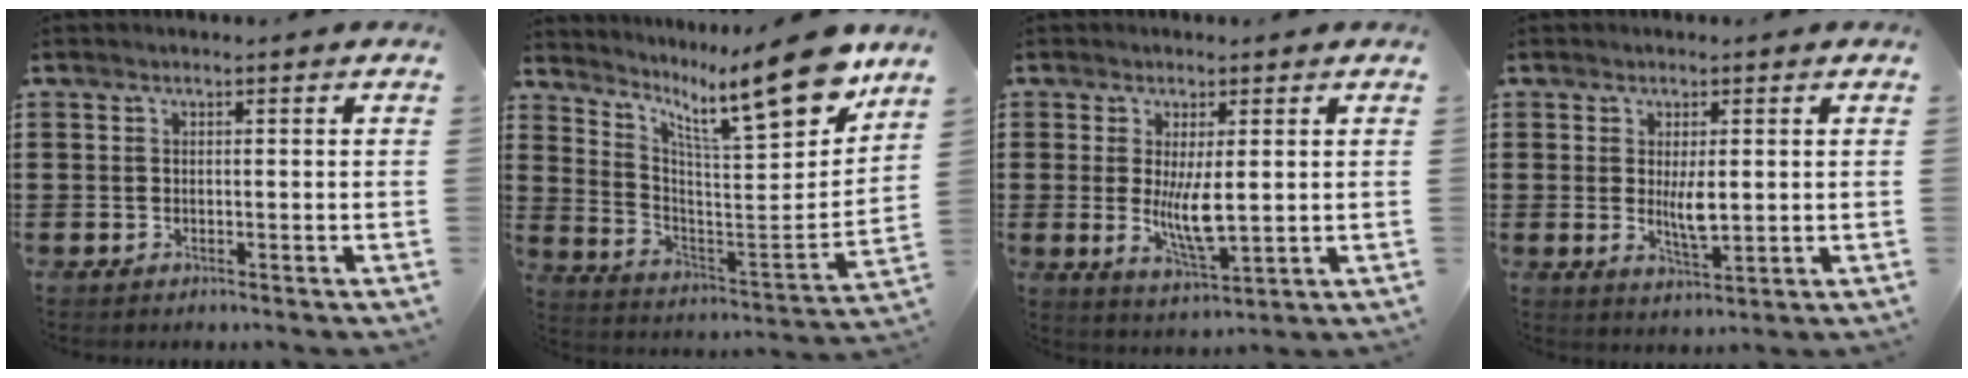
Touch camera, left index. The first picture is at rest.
{"total": 13.7, "force": [10.5, 2.0, 8.5], "torque": [-0.152, -0.086, 0.166]}
{"total": 6.2, "force": [0.5, 1.8, 5.9], "torque": [-0.117, -0.011, 0.004]}
{"total": 4.3, "force": [0.4, 1.2, 4.1], "torque": [-0.069, -0.003, 0.005]}